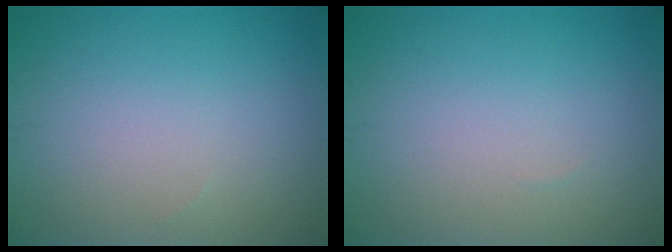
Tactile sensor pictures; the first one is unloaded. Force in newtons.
{"total": 0.0}